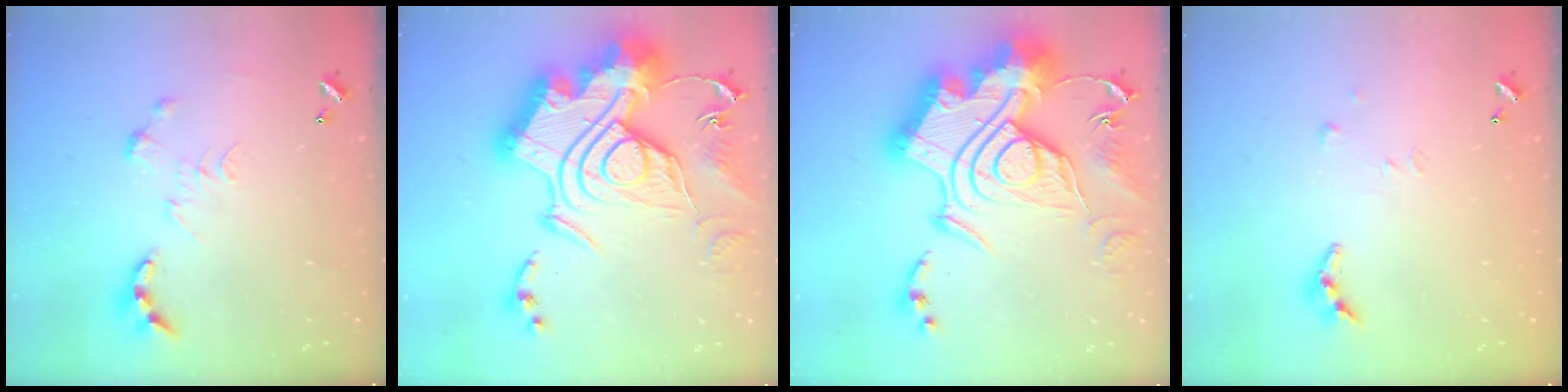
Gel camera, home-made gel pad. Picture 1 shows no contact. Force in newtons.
{"total": 1.1, "press": 1.1, "slide": 0.0}
{"total": 1.1, "press": 1.1, "slide": 0.0}
{"total": 5.7, "press": 5.7, "slide": 0.4}